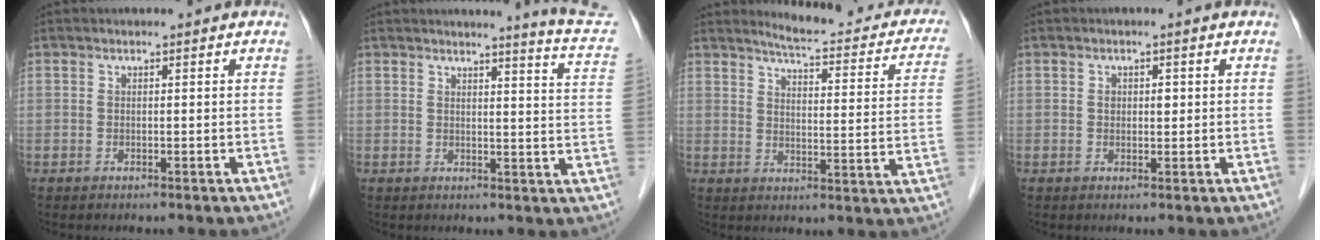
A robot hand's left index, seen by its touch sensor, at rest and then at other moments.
{"total": 8.9, "force": [8.6, -1.9, 1.3], "torque": [-0.022, -0.088, 0.079]}
{"total": 15.6, "force": [13.8, 3.3, 6.6], "torque": [-0.065, -0.029, 0.147]}
{"total": 1.6, "force": [0.1, 1.0, 1.2], "torque": [-0.018, 0.002, 0.002]}